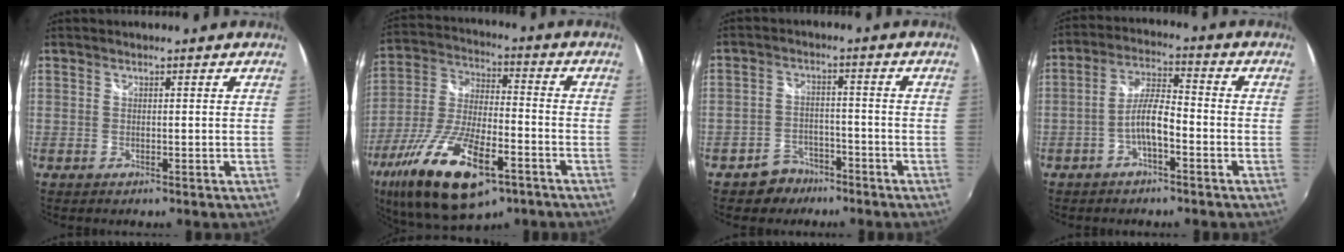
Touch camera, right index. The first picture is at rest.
{"total": 22.2, "force": [-11.7, 8.5, 16.8], "torque": [-0.344, -0.050, -0.206]}
{"total": 5.8, "force": [-4.3, 3.8, 0.7], "torque": [-0.030, 0.020, -0.064]}
{"total": 6.2, "force": [-2.8, 1.6, 5.3], "torque": [-0.110, 0.013, -0.051]}